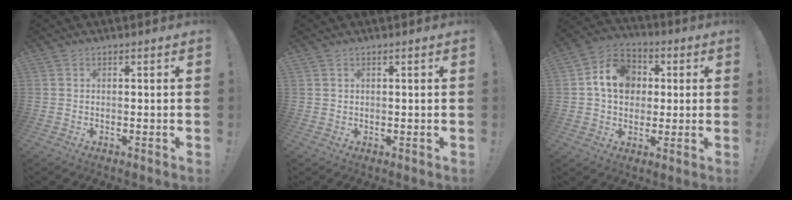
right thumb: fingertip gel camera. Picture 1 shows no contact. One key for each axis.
{"total": 1.1, "fx": 0.4, "fy": 1.0, "fz": 0.0, "tx": 0.007, "ty": -0.002, "tz": 0.006}
{"total": 13.9, "fx": 2.7, "fy": 11.5, "fz": 7.3, "tx": -0.099, "ty": 0.008, "tz": 0.059}